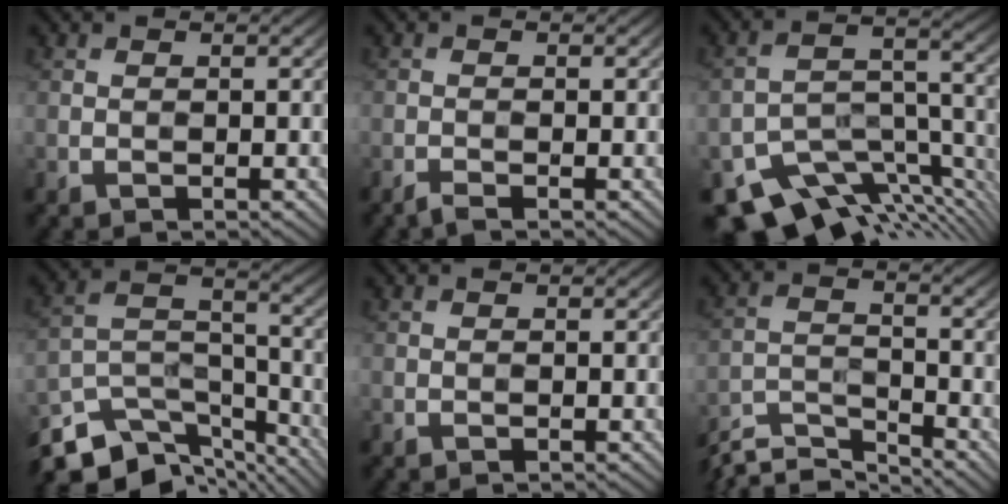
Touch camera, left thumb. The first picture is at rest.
{"total": 1.0, "force": [-0.8, -0.1, 0.5], "torque": [-0.011, 0.001, -0.022]}
{"total": 12.3, "force": [-9.2, 5.2, 6.4], "torque": [-0.118, -0.025, -0.135]}
{"total": 12.4, "force": [-10.0, 4.9, 5.5], "torque": [-0.125, -0.012, -0.169]}
{"total": 0.0}
{"total": 6.8, "force": [-6.3, 1.2, 2.1], "torque": [-0.050, -0.014, -0.126]}